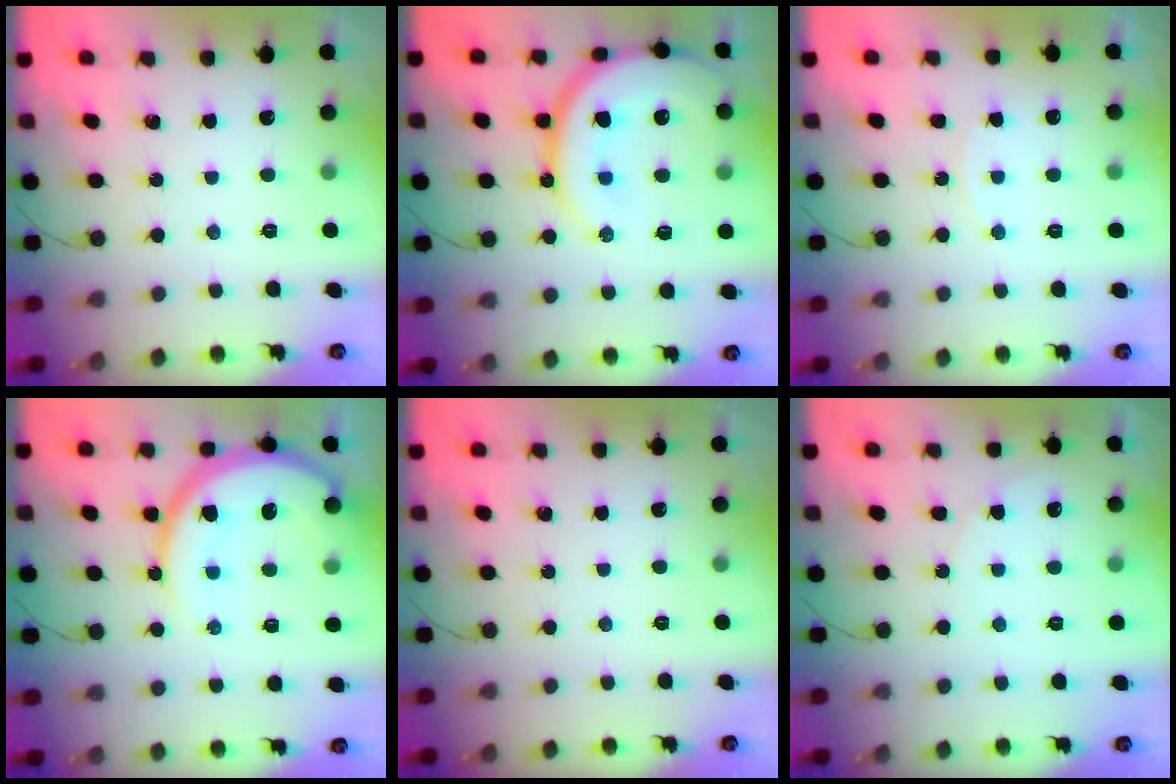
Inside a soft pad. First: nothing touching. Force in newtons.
{"total": 21.2, "press": 21.1, "slide": 1.9}
{"total": 6.7, "press": 6.7, "slide": 0.5}
{"total": 16.3, "press": 16.2, "slide": 1.9}
{"total": 0.0}
{"total": 6.0, "press": 5.9, "slide": 0.4}